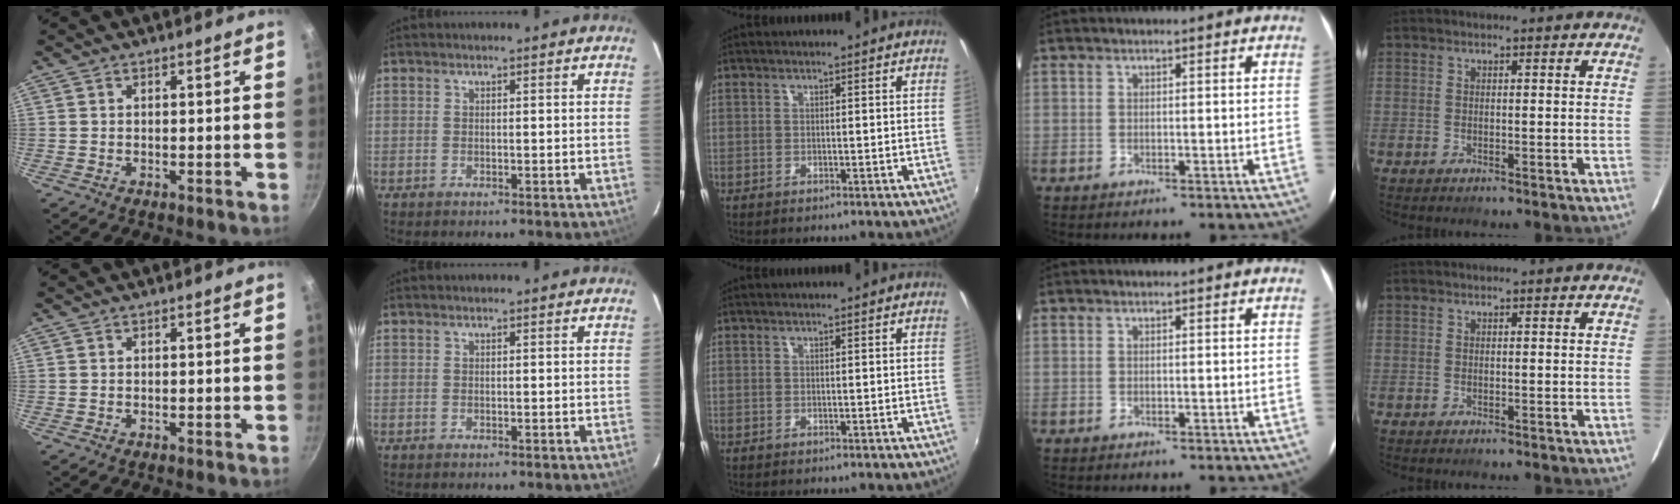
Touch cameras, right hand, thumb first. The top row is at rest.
{}